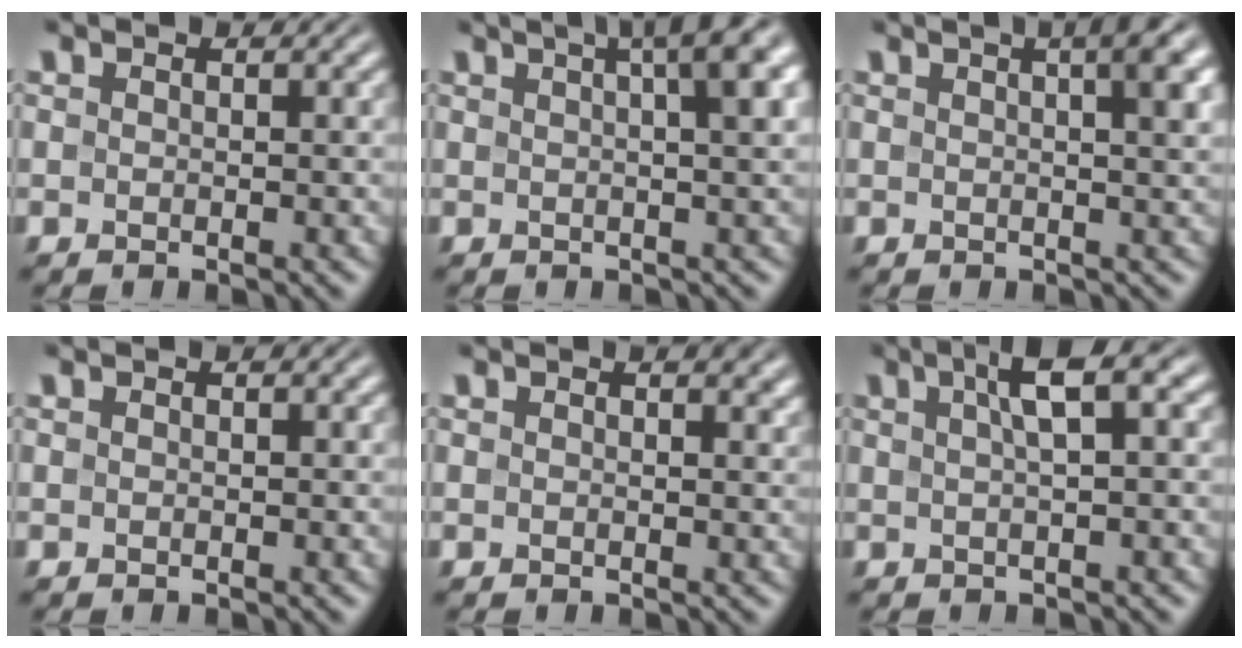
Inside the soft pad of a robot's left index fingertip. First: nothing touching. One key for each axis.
{"total": 7.5, "fx": 2.9, "fy": 2.1, "fz": 6.6, "tx": -0.047, "ty": 0.032, "tz": 0.027}
{"total": 5.9, "fx": 2.2, "fy": 1.8, "fz": 5.1, "tx": -0.038, "ty": 0.023, "tz": 0.014}
{"total": 0.0}
{"total": 1.4, "fx": 1.0, "fy": 0.4, "fz": 0.9, "tx": -0.006, "ty": 0.001, "tz": 0.016}
{"total": 3.9, "fx": 1.4, "fy": 0.8, "fz": 3.5, "tx": -0.054, "ty": 0.014, "tz": 0.021}